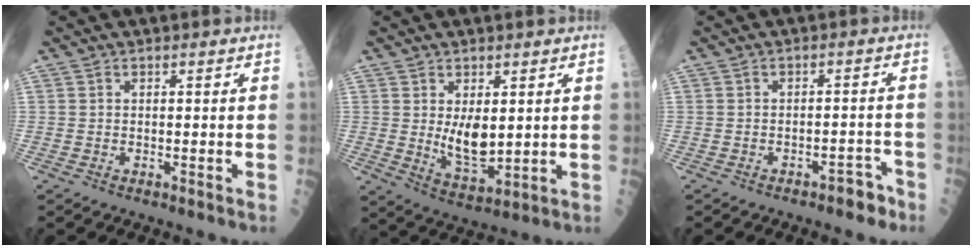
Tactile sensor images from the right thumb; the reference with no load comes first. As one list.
[{"total": 7.6, "force": [1.1, 3.7, 6.5], "torque": [-0.094, -0.023, 0.035]}, {"total": 3.6, "force": [-2.6, 1.6, 1.9], "torque": [-0.012, 0.033, -0.031]}]